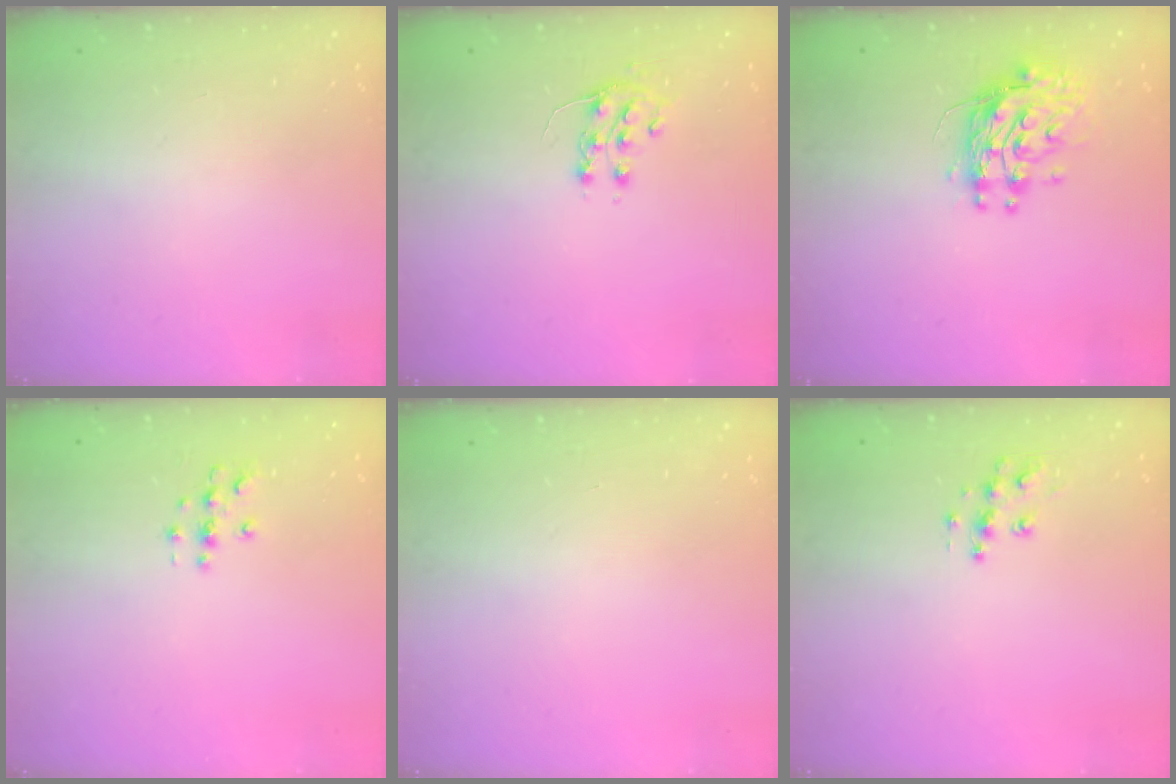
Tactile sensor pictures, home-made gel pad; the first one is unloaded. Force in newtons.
{"total": 7.3, "press": 7.3, "slide": 0.4}
{"total": 10.8, "press": 10.7, "slide": 0.9}
{"total": 2.9, "press": 2.9, "slide": 0.3}
{"total": 0.0}
{"total": 8.6, "press": 8.6, "slide": 0.3}